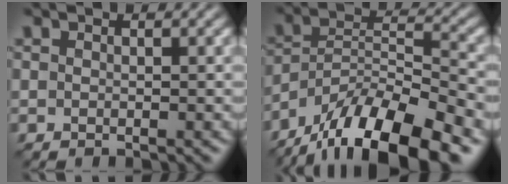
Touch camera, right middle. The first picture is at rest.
{"total": 14.2, "force": [-10.6, 4.4, 8.4], "torque": [-0.157, 0.010, -0.185]}